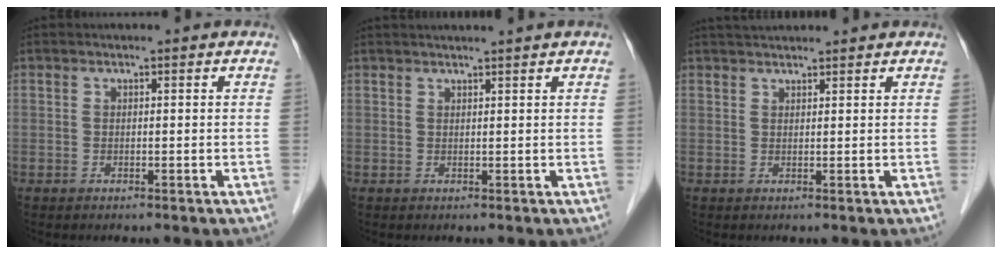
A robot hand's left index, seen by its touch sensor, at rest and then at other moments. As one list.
[{"total": 3.0, "force": [2.5, -0.9, 1.3], "torque": [-0.012, 0.016, 0.043]}, {"total": 4.3, "force": [4.1, 0.3, 1.3], "torque": [-0.020, 0.038, 0.065]}]